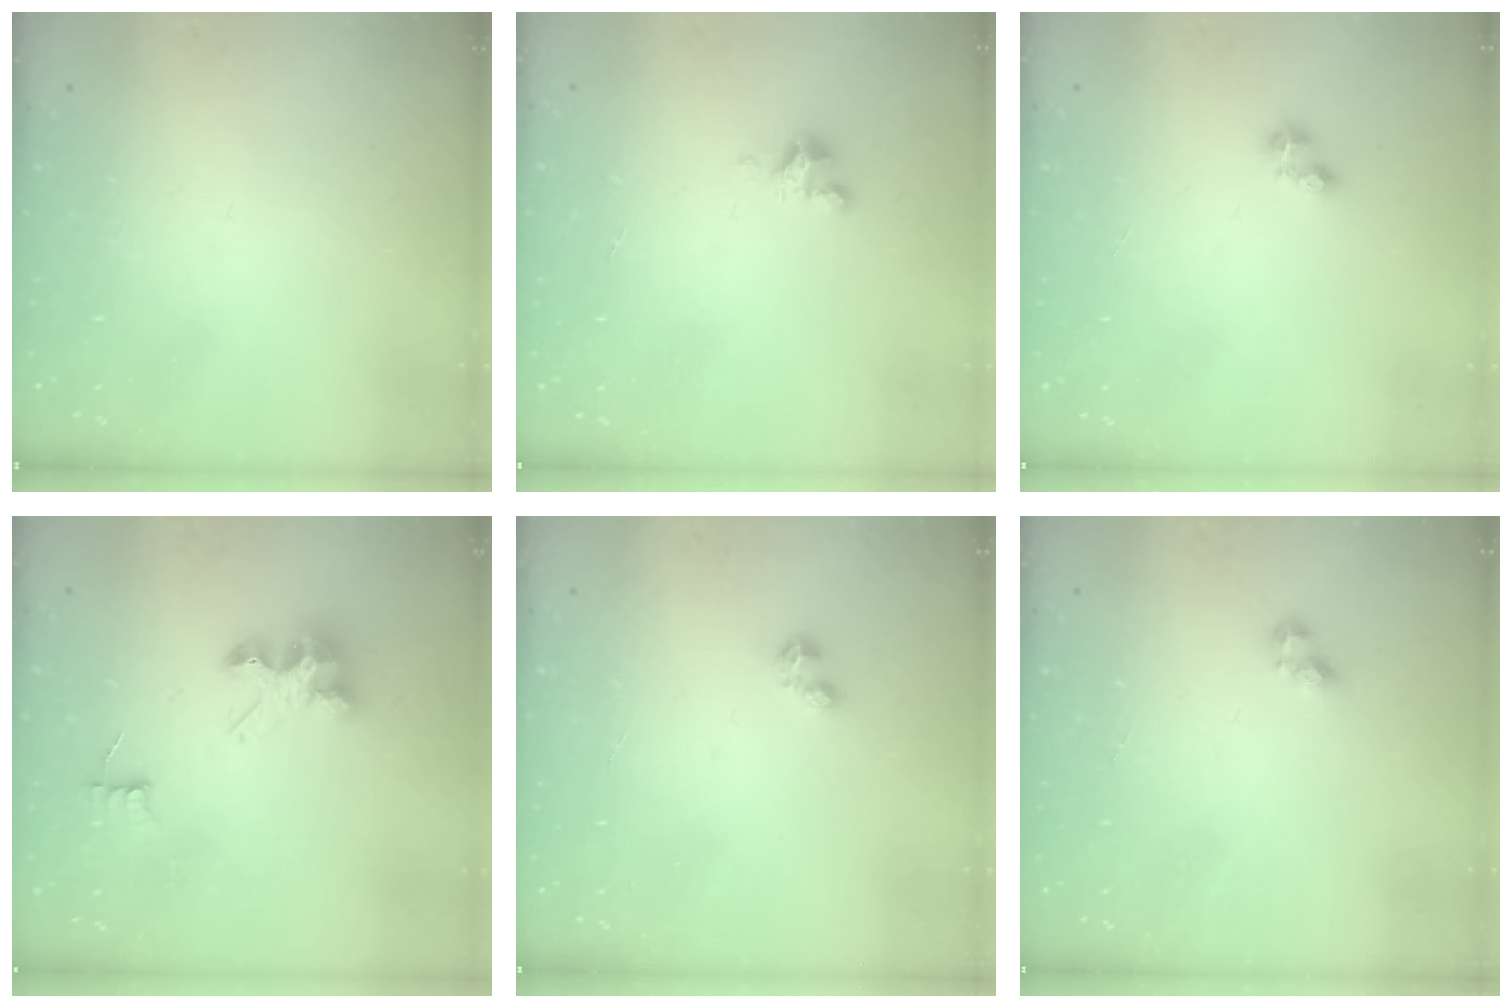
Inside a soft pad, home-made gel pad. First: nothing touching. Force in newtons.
{"total": 2.5, "press": 2.5, "slide": 0.2}
{"total": 2.5, "press": 2.5, "slide": 0.4}
{"total": 6.8, "press": 6.8, "slide": 0.2}
{"total": 2.4, "press": 2.4, "slide": 0.3}
{"total": 3.0, "press": 2.9, "slide": 0.6}